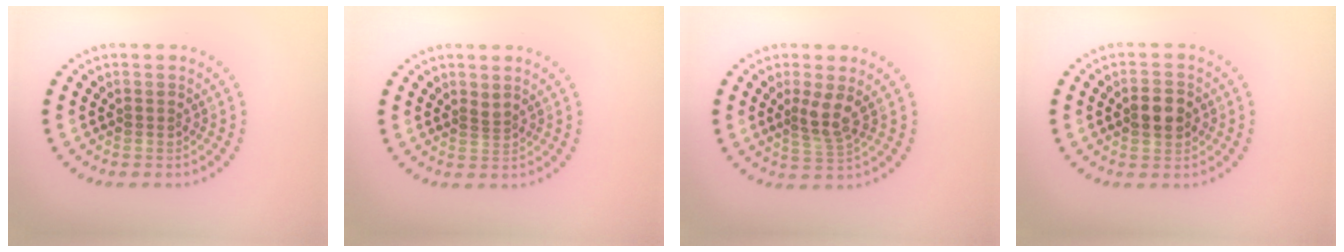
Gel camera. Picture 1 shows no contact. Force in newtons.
{"total": 0.6, "press": 0.4, "slide": 0.5}
{"total": 2.4, "press": 1.8, "slide": 1.5}
{"total": 3.0, "press": 3.0, "slide": 0.1}